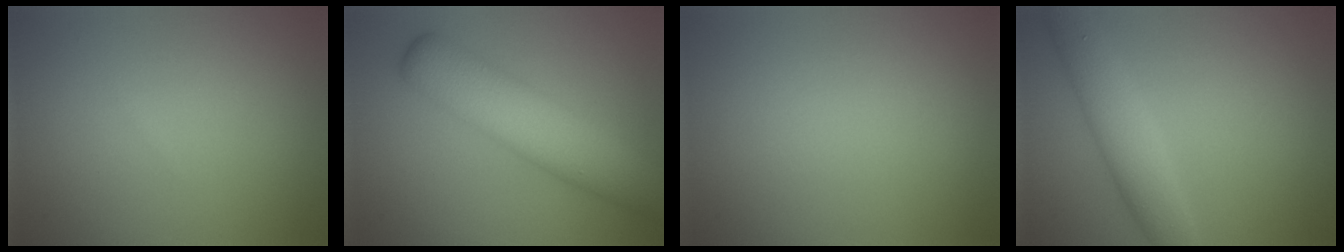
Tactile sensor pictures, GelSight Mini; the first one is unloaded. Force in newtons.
{"total": 7.2, "press": 7.2, "slide": 0.2}
{"total": 0.0}
{"total": 4.3, "press": 4.3, "slide": 0.1}